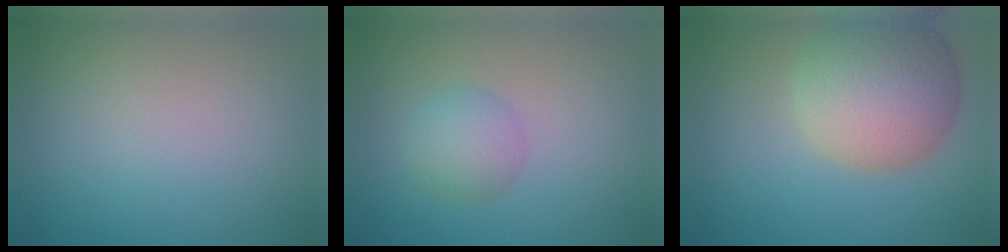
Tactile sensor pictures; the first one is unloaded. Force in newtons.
{"total": 2.7, "press": 2.7, "slide": 0.1}
{"total": 8.8, "press": 8.8, "slide": 0.7}